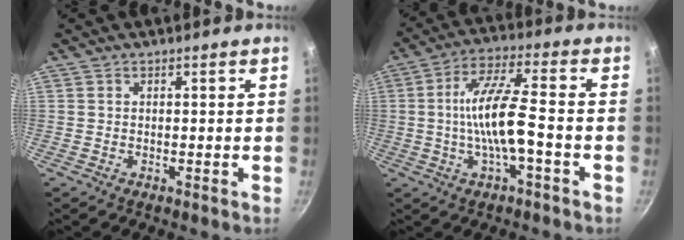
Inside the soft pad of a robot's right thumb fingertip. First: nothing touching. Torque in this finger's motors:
{"motor_torque": [2.17, 2.85, 1.48, 0.03, 0.16]}